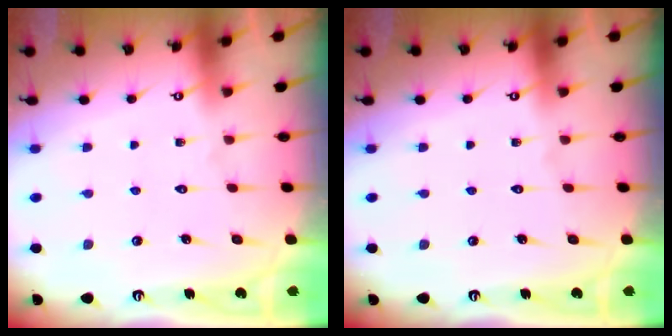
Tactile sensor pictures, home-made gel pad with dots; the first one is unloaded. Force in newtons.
{"total": 0.0}